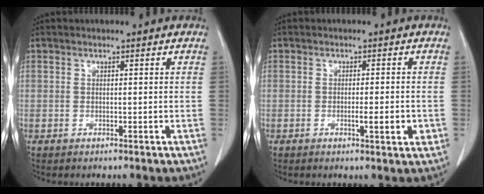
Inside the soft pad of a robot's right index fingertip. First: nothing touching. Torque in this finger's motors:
{"motor_torque": [0.21, -0.18, 0.09, 0.01]}